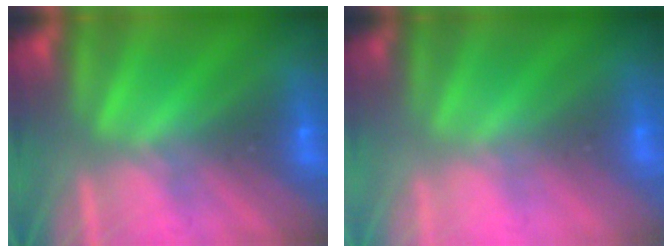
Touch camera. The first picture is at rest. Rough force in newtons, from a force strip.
{"total": 2.5}